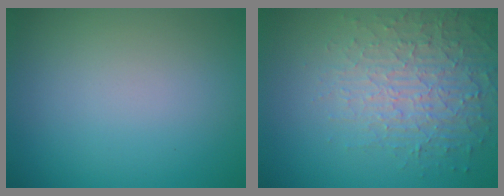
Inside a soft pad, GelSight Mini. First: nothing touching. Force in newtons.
{"total": 4.1, "press": 4.0, "slide": 0.8}